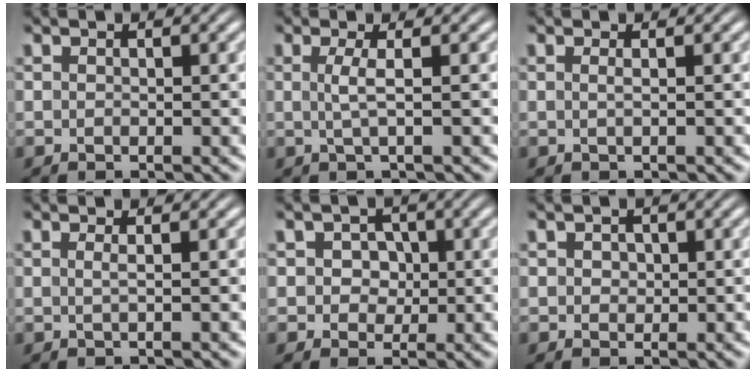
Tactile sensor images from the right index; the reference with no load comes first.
{"total": 1.8, "force": [0.0, -0.4, 1.7], "torque": [-0.035, -0.004, 0.005]}
{"total": 0.6, "force": [0.0, -0.3, 0.5], "torque": [-0.012, -0.003, 0.001]}
{"total": 0.9, "force": [0.1, -0.3, 0.8], "torque": [-0.018, -0.003, 0.001]}
{"total": 3.3, "force": [0.0, 3.2, 1.0], "torque": [-0.018, -0.009, -0.002]}
{"total": 1.0, "force": [0.2, 0.9, 0.3], "torque": [-0.008, -0.005, 0.006]}